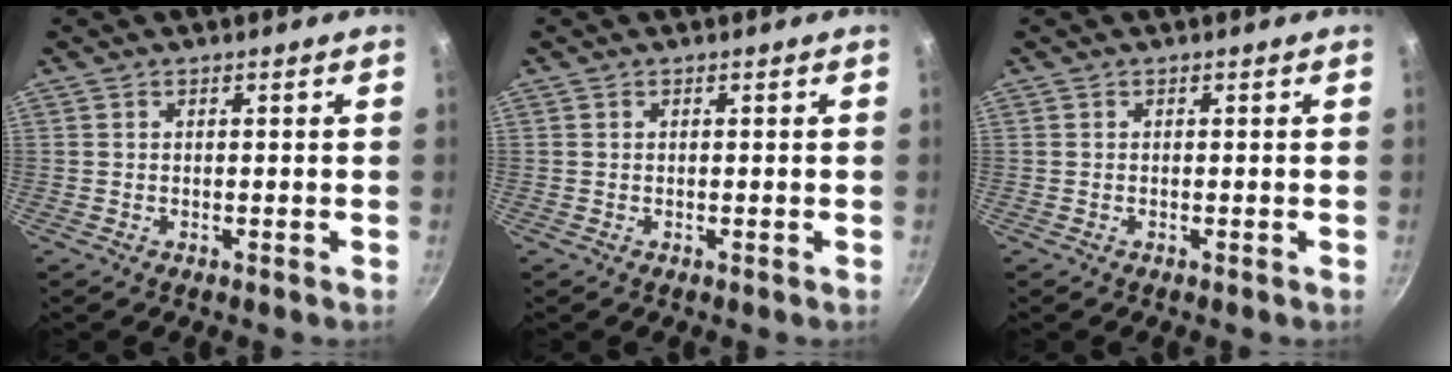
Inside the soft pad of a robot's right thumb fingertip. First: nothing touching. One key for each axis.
{"total": 0.0}
{"total": 0.0}